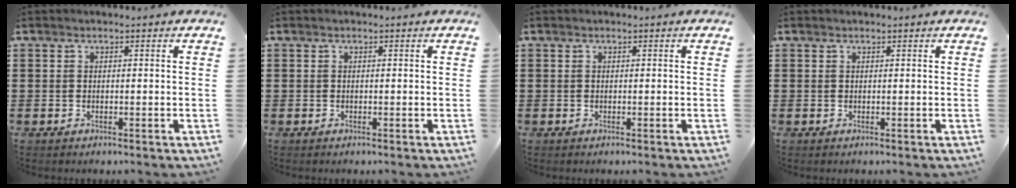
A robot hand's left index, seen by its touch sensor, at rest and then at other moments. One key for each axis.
{"total": 0.0}
{"total": 0.0}
{"total": 0.0}